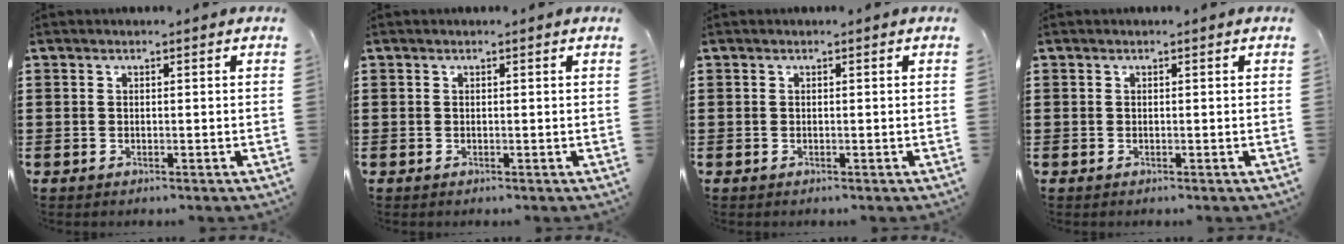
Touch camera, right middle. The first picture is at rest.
{"total": 0.0}
{"total": 0.0}
{"total": 0.0}